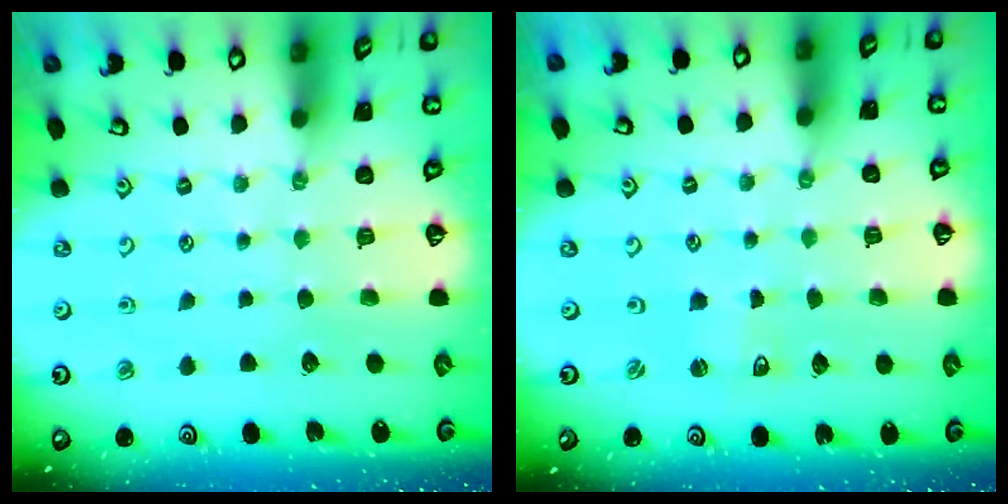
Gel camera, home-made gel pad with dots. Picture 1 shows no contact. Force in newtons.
{"total": 1.4, "press": 1.4, "slide": 0.0}